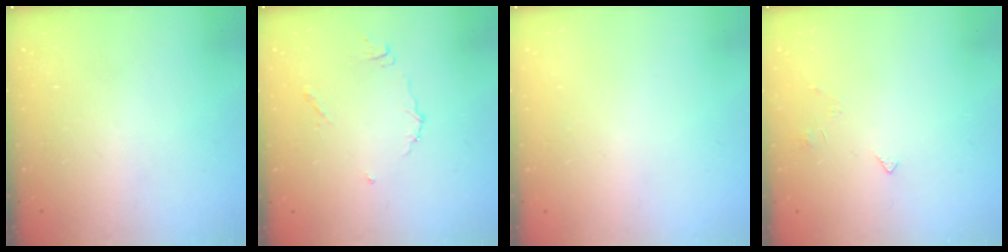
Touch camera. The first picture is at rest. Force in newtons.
{"total": 5.0, "press": 4.9, "slide": 0.5}
{"total": 2.0, "press": 2.0, "slide": 0.1}
{"total": 2.2, "press": 2.1, "slide": 0.4}